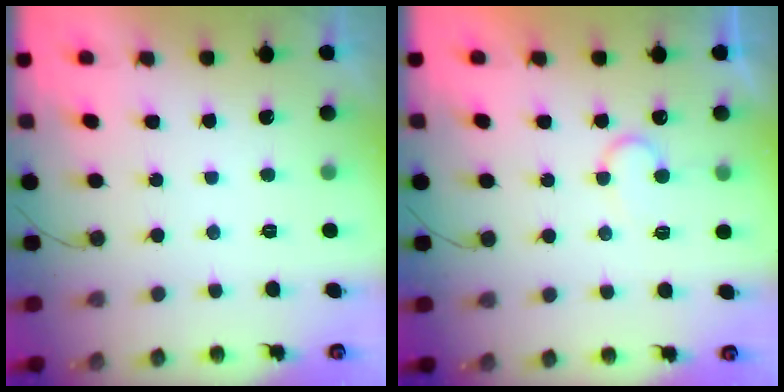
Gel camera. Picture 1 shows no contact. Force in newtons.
{"total": 7.3, "press": 7.3, "slide": 0.4}